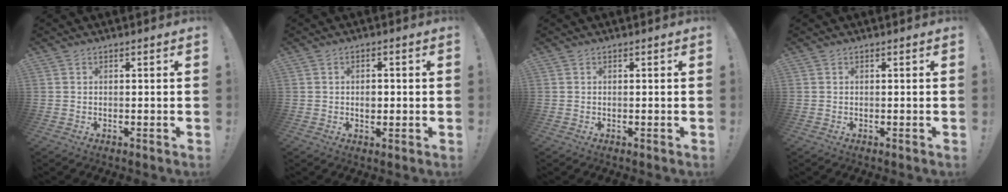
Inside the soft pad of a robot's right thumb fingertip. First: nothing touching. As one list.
[{"total": 2.3, "force": [-0.4, 1.7, 1.4], "torque": [-0.002, -0.004, -0.013]}, {"total": 0.0}, {"total": 0.0}]